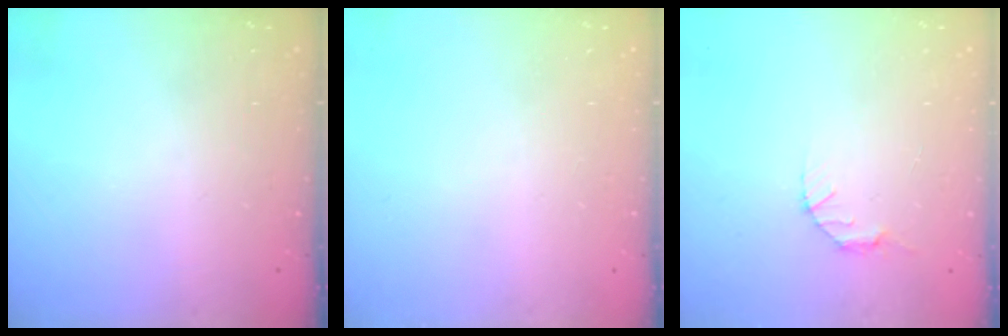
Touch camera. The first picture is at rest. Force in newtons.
{"total": 0.0}
{"total": 2.8, "press": 2.8, "slide": 0.4}